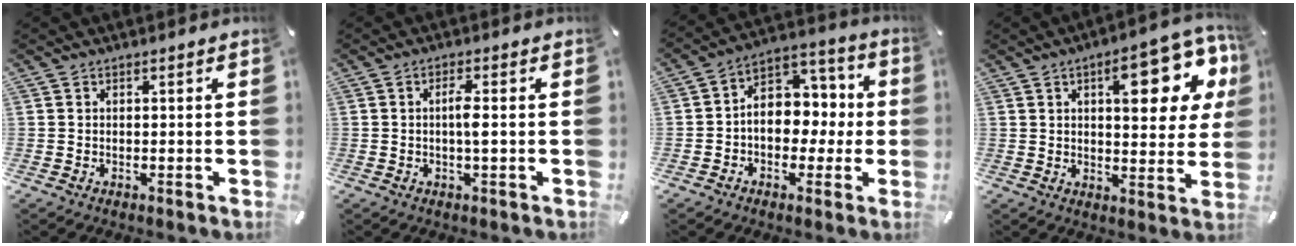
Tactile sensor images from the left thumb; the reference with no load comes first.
{"total": 3.5, "force": [-0.1, 0.5, 3.4], "torque": [-0.065, -0.002, -0.005]}
{"total": 9.8, "force": [-0.9, 8.4, 5.0], "torque": [-0.079, 0.004, -0.013]}
{"total": 18.5, "force": [7.4, 7.4, 15.2], "torque": [-0.194, -0.027, 0.110]}